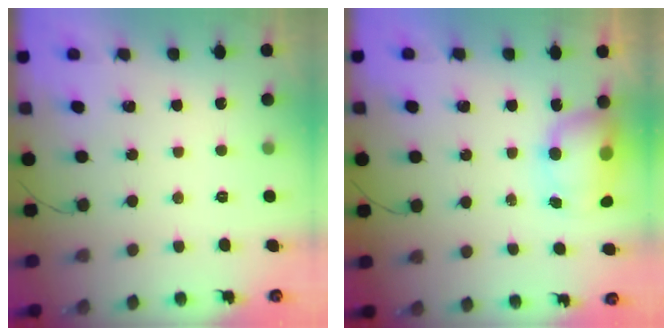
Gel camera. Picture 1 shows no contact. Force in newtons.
{"total": 7.9, "press": 7.8, "slide": 1.4}